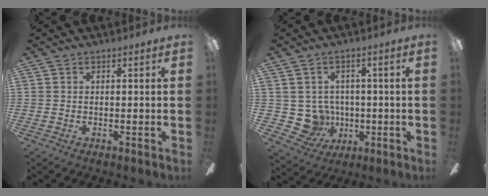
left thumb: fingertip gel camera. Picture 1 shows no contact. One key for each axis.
{"total": 8.5, "fx": 0.1, "fy": 8.2, "fz": 2.3, "tx": -0.079, "ty": -0.010, "tz": 0.012}